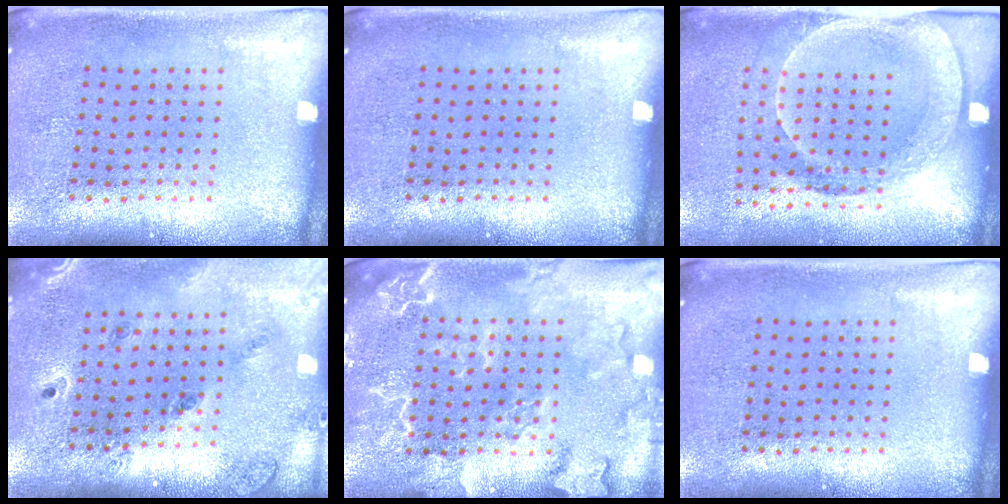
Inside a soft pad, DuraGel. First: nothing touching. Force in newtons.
{"total": 0.0}
{"total": 1.7, "press": 1.4, "slide": 1.1}
{"total": 1.4, "press": 1.4, "slide": 0.3}
{"total": 2.4, "press": 2.4, "slide": 0.3}
{"total": 0.0}